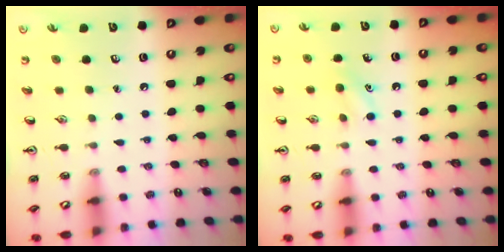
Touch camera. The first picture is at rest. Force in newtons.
{"total": 6.8, "press": 6.5, "slide": 1.9}